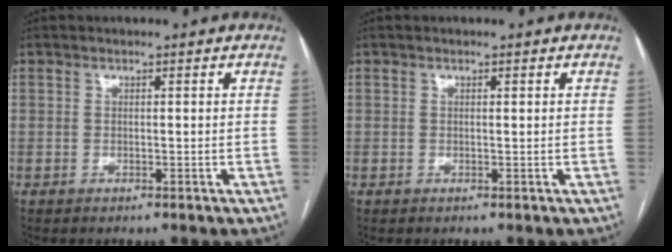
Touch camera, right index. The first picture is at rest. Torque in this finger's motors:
{"motor_torque": [-0.20, -0.19, 0.00, -0.01]}